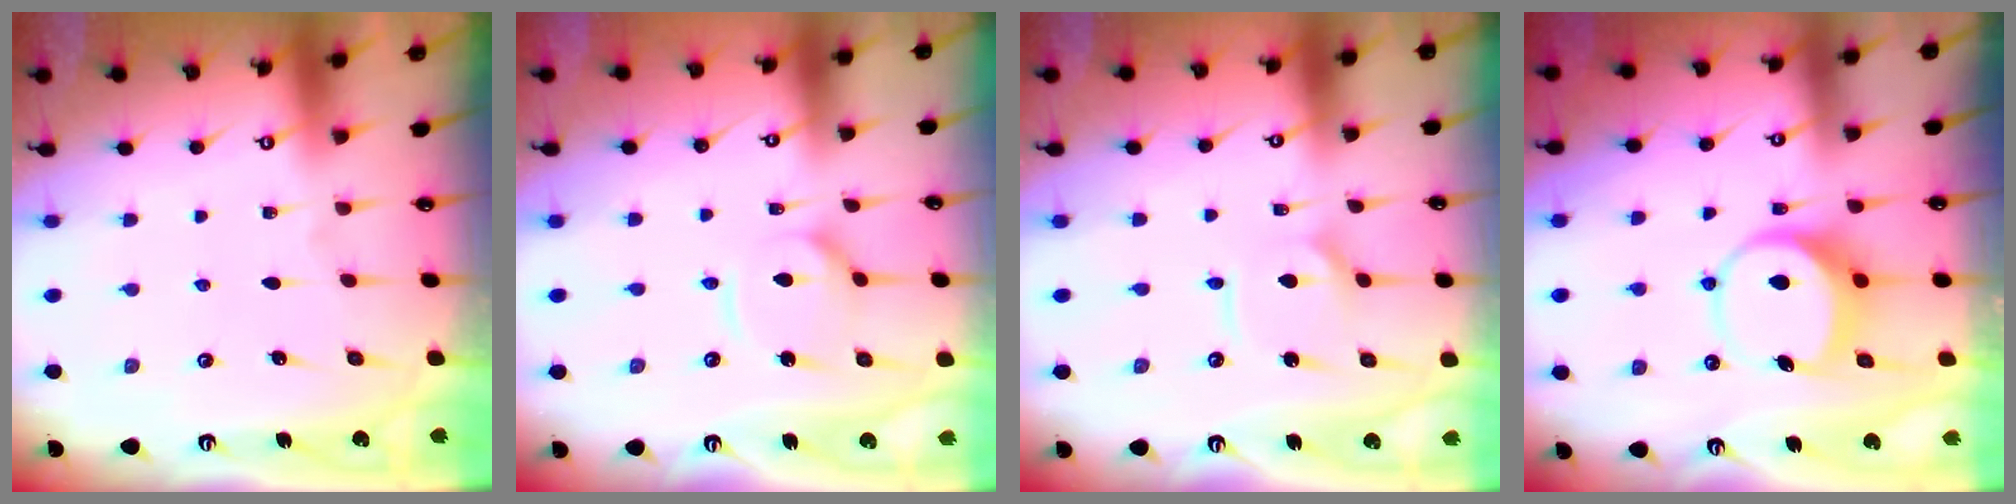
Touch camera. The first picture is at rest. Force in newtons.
{"total": 8.4, "press": 8.4, "slide": 0.7}
{"total": 5.0, "press": 5.0, "slide": 0.5}
{"total": 8.4, "press": 8.4, "slide": 1.1}